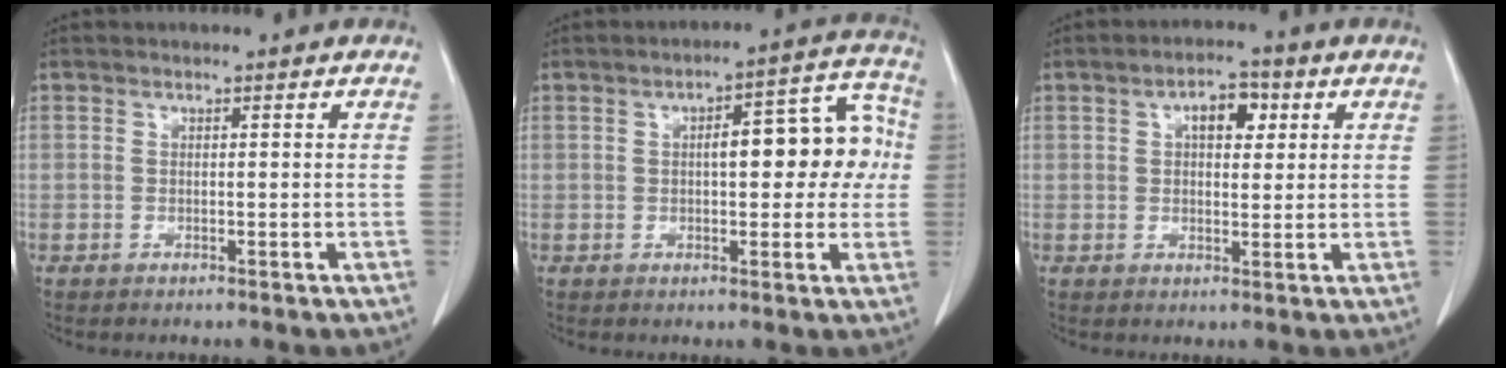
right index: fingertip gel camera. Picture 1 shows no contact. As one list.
[{"total": 12.3, "force": [0.9, 4.6, 11.3], "torque": [-0.146, 0.046, 0.018]}, {"total": 5.8, "force": [1.9, 2.9, 4.6], "torque": [-0.078, 0.016, 0.032]}]